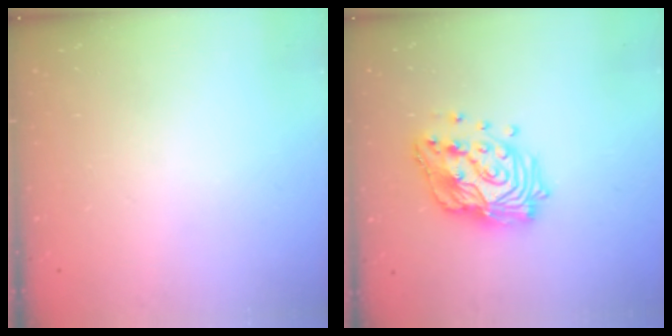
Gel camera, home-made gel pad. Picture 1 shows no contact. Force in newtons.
{"total": 18.2, "press": 18.1, "slide": 1.5}